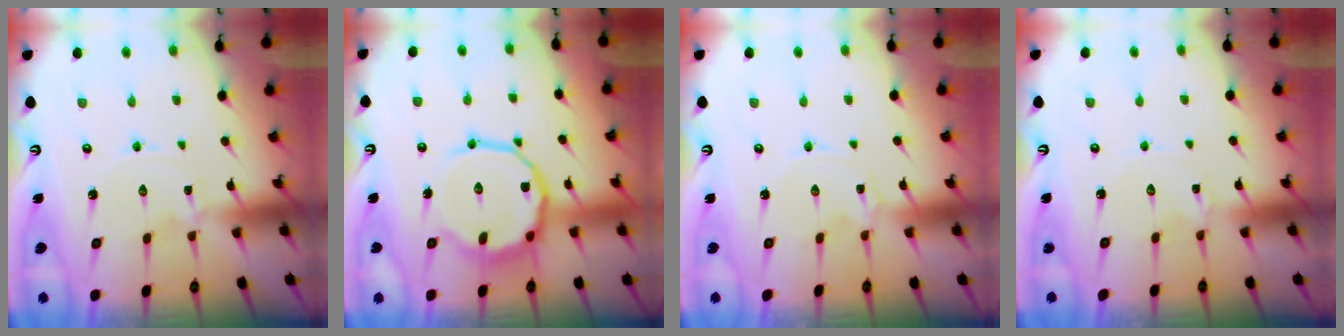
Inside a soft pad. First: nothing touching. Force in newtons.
{"total": 13.3, "press": 13.2, "slide": 2.2}
{"total": 0.0}
{"total": 1.6, "press": 1.6, "slide": 0.3}